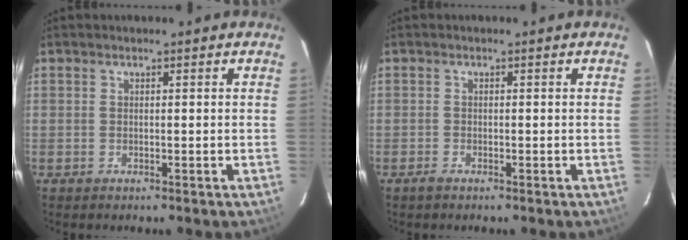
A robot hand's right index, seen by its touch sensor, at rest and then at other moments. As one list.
[{"total": 1.1, "force": [-0.9, 0.4, 0.5], "torque": [-0.011, -0.003, -0.020]}]